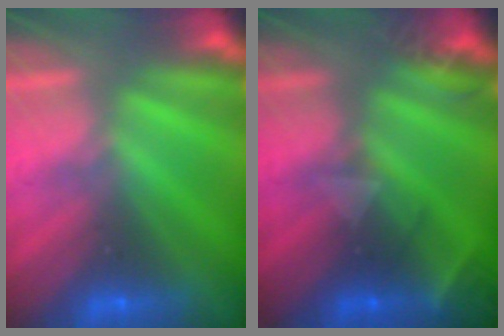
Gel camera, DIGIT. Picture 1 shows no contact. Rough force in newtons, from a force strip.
{"total": 2.2}